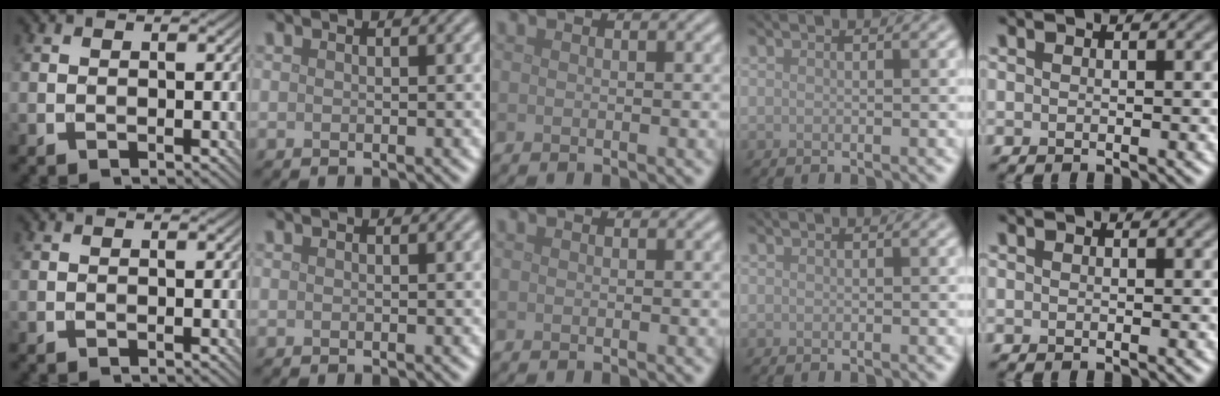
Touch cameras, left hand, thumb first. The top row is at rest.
{}